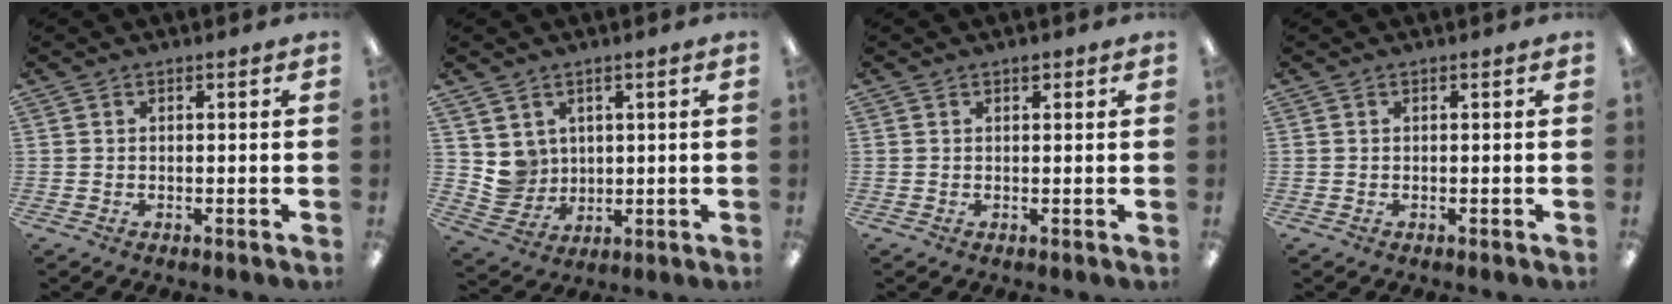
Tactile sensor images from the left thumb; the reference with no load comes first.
{"total": 6.5, "force": [3.3, 5.7, 0.1], "torque": [-0.015, -0.016, 0.069]}
{"total": 1.7, "force": [1.1, 1.0, 0.8], "torque": [-0.009, -0.001, 0.017]}
{"total": 0.0}